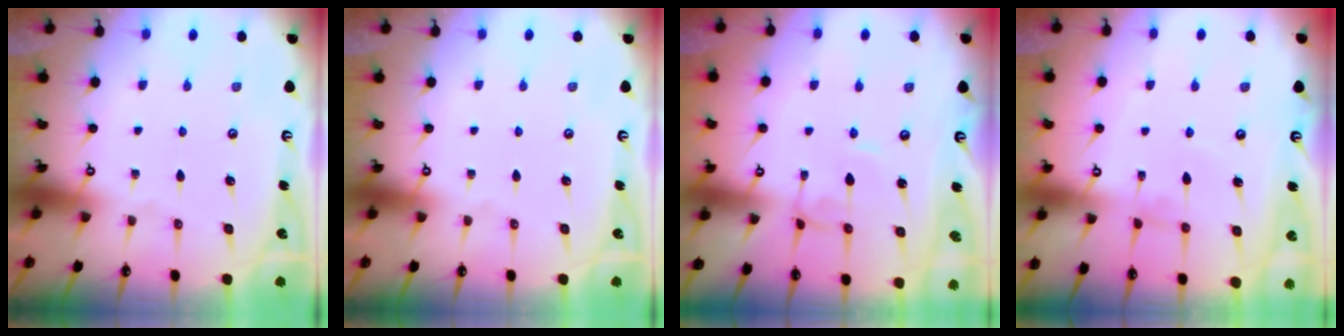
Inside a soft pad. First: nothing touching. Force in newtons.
{"total": 0.0}
{"total": 2.1, "press": 2.1, "slide": 0.1}
{"total": 0.9, "press": 0.8, "slide": 0.2}